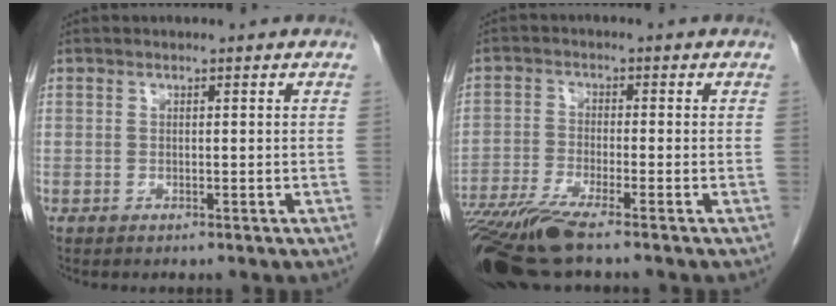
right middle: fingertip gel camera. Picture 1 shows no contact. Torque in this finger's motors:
{"motor_torque": [1.29, -0.85, 0.34, 0.13]}